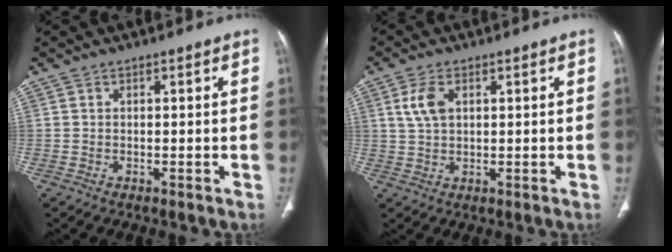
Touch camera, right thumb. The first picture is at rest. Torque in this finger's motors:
{"motor_torque": [-0.56, 0.64, -0.19, 0.05, 0.17]}